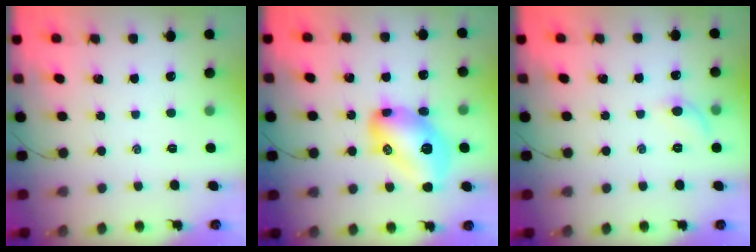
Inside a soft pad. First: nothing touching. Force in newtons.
{"total": 16.6, "press": 16.6, "slide": 0.4}
{"total": 5.8, "press": 5.6, "slide": 1.4}